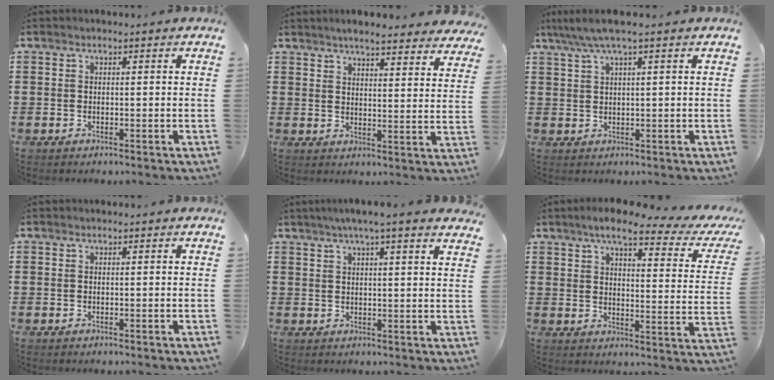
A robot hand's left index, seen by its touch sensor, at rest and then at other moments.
{"total": 4.5, "force": [4.3, 0.0, 1.3], "torque": [-0.041, -0.017, 0.076]}
{"total": 3.3, "force": [1.6, 0.0, 2.8], "torque": [-0.057, 0.001, 0.028]}
{"total": 0.0}
{"total": 4.0, "force": [3.3, 0.1, 2.2], "torque": [-0.053, -0.001, 0.058]}
{"total": 7.7, "force": [5.6, 1.0, 5.1], "torque": [-0.096, -0.026, 0.087]}